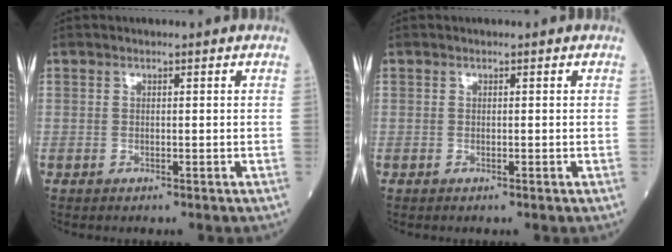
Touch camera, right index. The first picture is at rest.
{"total": 0.0}